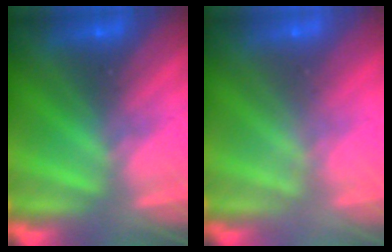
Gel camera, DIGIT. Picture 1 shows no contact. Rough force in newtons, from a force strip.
{"total": 1.9}